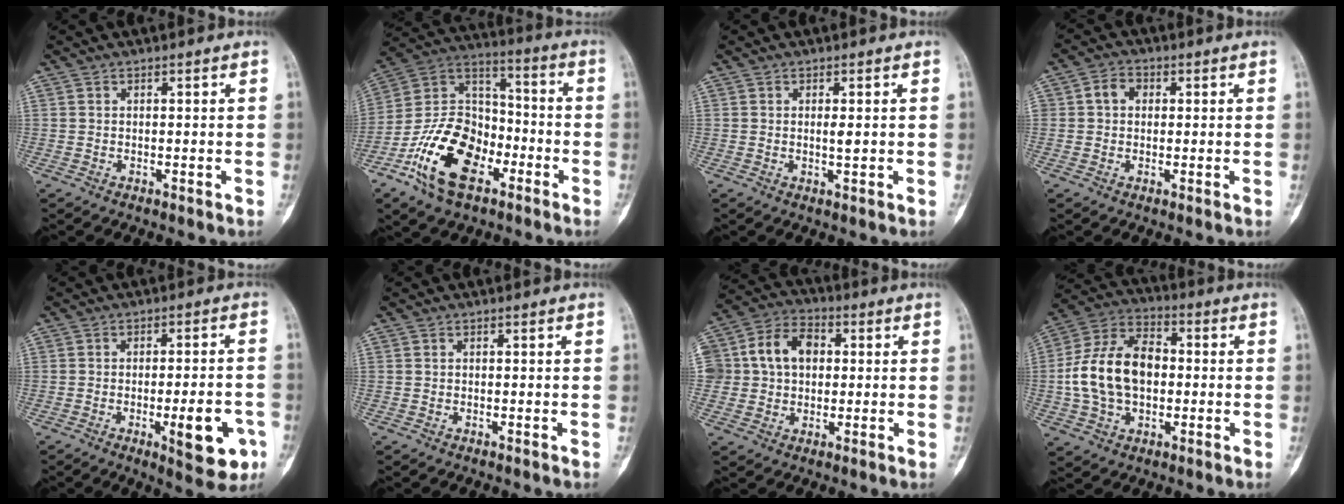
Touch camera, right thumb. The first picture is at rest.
{"total": 19.2, "force": [-8.8, 11.7, 12.4], "torque": [-0.202, 0.068, -0.166]}
{"total": 1.6, "force": [0.2, 0.3, 1.6], "torque": [-0.027, -0.003, 0.005]}
{"total": 3.9, "force": [0.6, 3.2, 2.1], "torque": [-0.024, 0.010, 0.008]}
{"total": 10.9, "force": [-3.9, 3.4, 9.6], "torque": [-0.112, 0.012, -0.046]}
{"total": 0.0}
{"total": 12.9, "force": [2.1, 10.1, 7.8], "torque": [-0.122, 0.024, 0.034]}
{"total": 16.3, "force": [-0.4, 10.9, 12.1], "torque": [-0.216, 0.030, -0.011]}